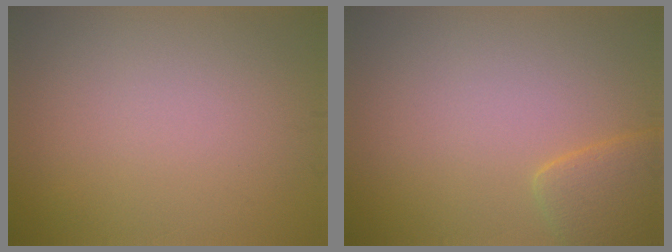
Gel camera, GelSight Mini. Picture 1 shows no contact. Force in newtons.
{"total": 2.5, "press": 2.5, "slide": 0.3}